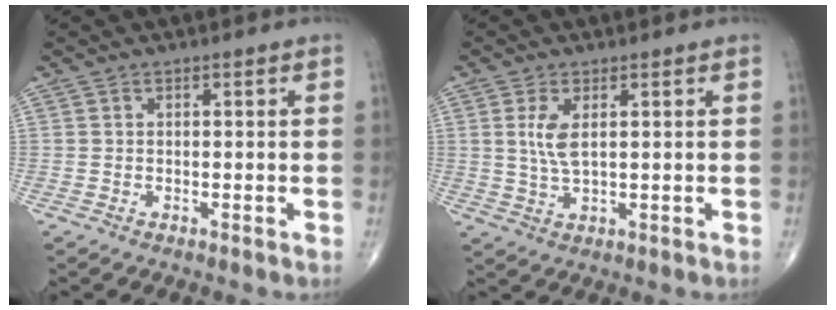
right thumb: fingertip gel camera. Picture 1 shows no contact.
{"total": 4.5, "force": [1.2, 1.8, 4.0], "torque": [-0.085, -0.008, 0.031]}